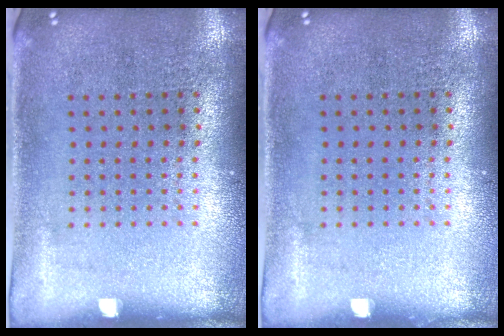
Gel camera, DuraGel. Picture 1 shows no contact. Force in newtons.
{"total": 0.0}